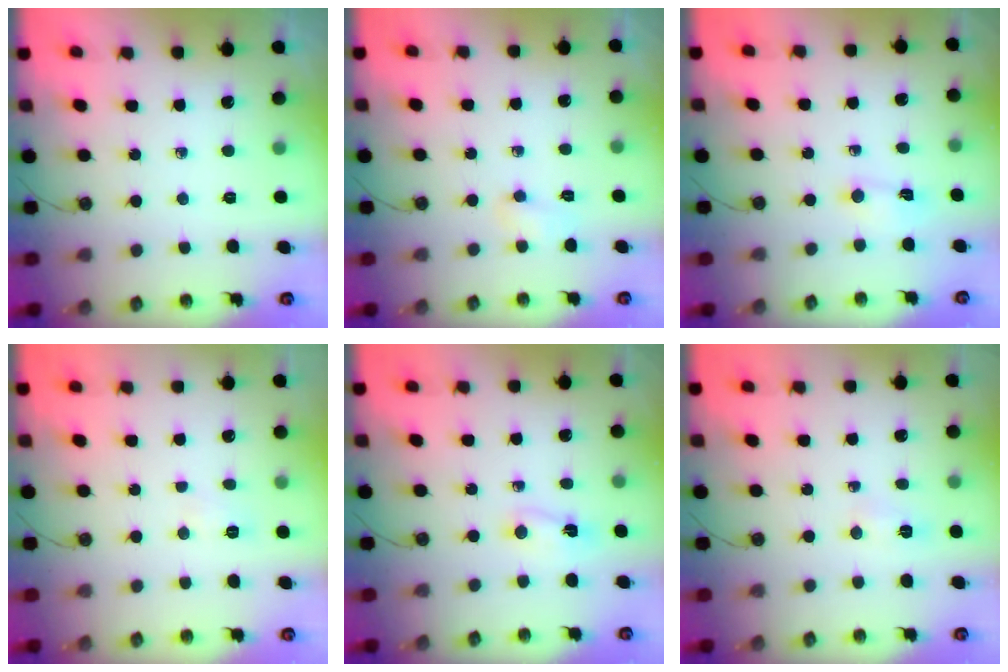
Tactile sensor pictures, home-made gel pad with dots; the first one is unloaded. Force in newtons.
{"total": 16.7, "press": 5.2, "slide": 15.9}
{"total": 2.0, "press": 2.0, "slide": 0.3}
{"total": 3.1, "press": 3.0, "slide": 0.6}
{"total": 2.0, "press": 1.6, "slide": 1.2}
{"total": 3.4, "press": 1.8, "slide": 2.8}